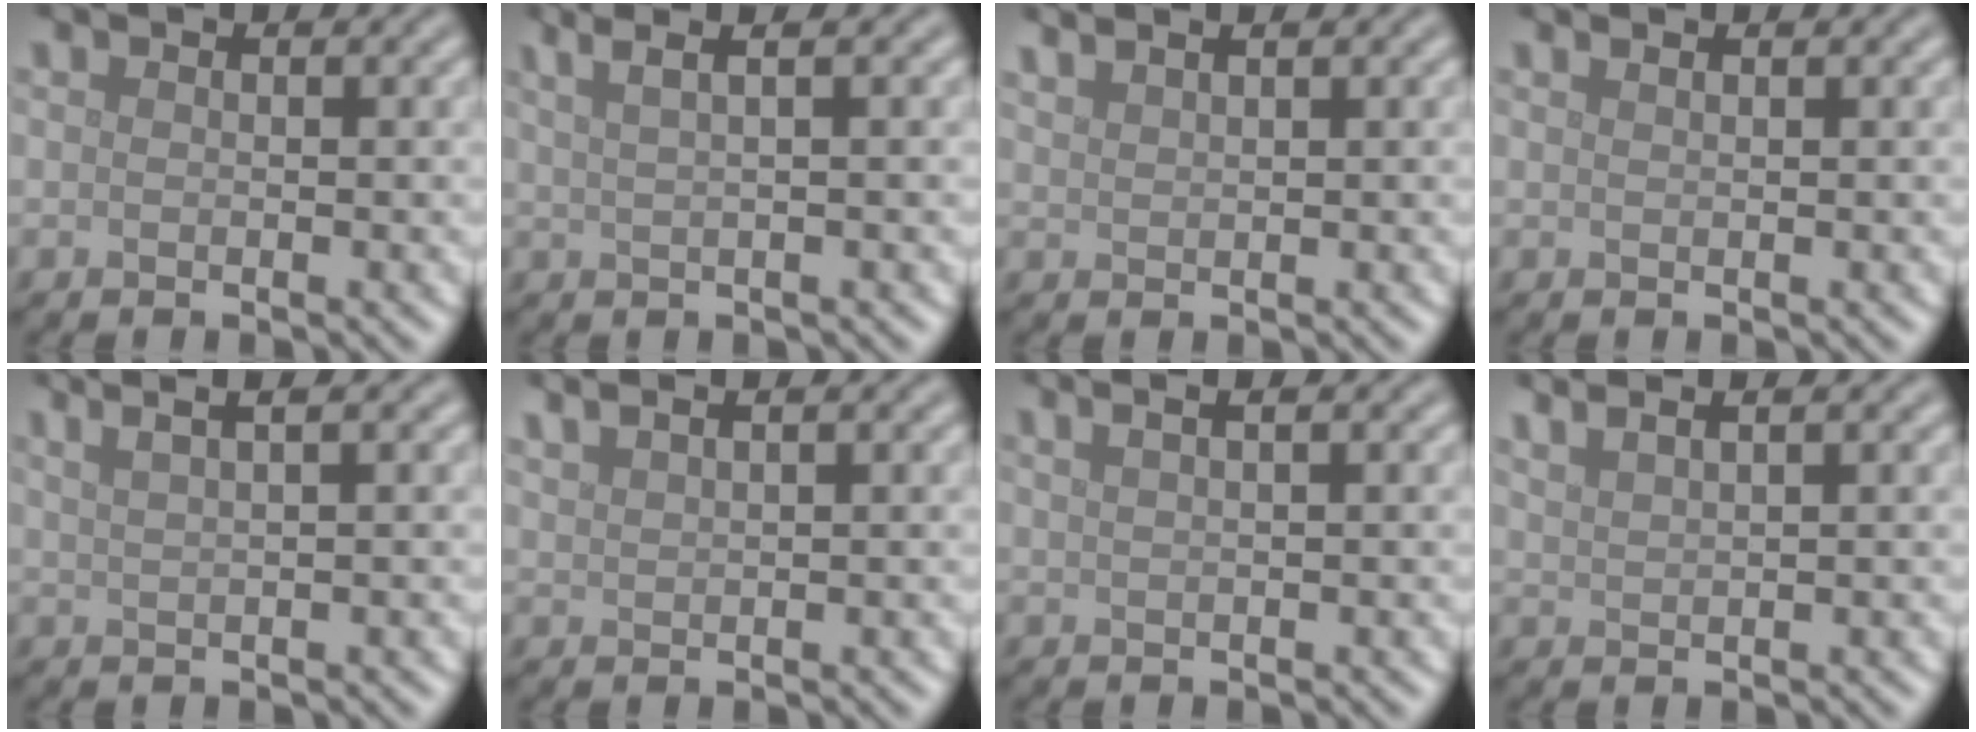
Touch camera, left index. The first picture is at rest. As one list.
[{"total": 5.4, "force": [3.4, 2.0, 3.8], "torque": [-0.041, 0.031, 0.022]}, {"total": 2.5, "force": [2.0, 0.7, 1.3], "torque": [-0.008, 0.009, 0.018]}, {"total": 1.0, "force": [0.7, 0.4, 0.5], "torque": [-0.003, -0.001, 0.004]}, {"total": 5.5, "force": [3.4, 2.2, 3.6], "torque": [-0.031, 0.036, 0.023]}, {"total": 3.4, "force": [2.5, 1.2, 2.0], "torque": [-0.017, 0.019, 0.019]}, {"total": 4.3, "force": [2.4, 2.1, 2.9], "torque": [-0.019, 0.031, 0.004]}, {"total": 4.5, "force": [3.2, 1.7, 2.6], "torque": [-0.018, 0.030, 0.022]}]